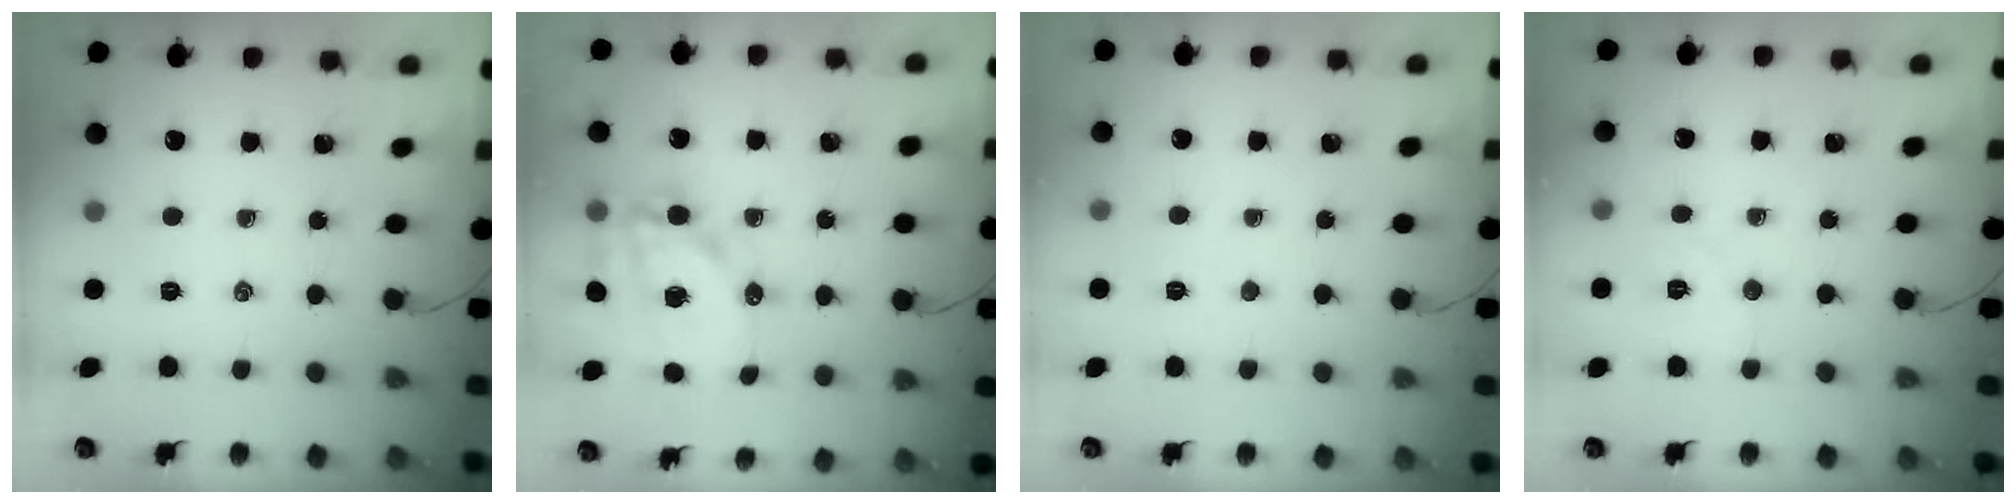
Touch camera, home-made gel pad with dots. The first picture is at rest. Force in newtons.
{"total": 15.2, "press": 14.8, "slide": 3.5}
{"total": 2.4, "press": 2.3, "slide": 0.5}
{"total": 5.3, "press": 5.2, "slide": 1.1}